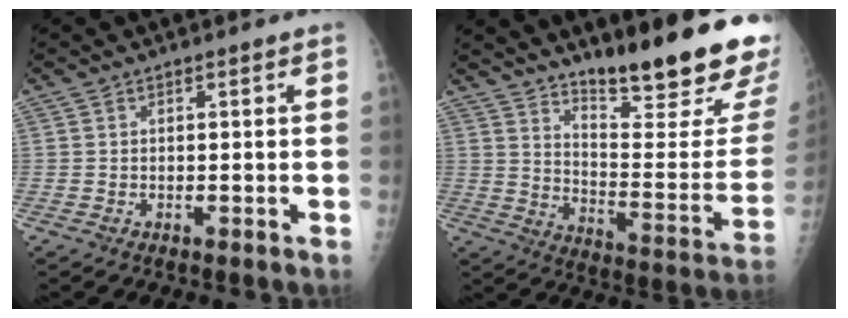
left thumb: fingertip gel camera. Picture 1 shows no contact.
{"total": 25.8, "force": [18.6, 5.1, 17.2], "torque": [-0.221, -0.125, 0.265]}